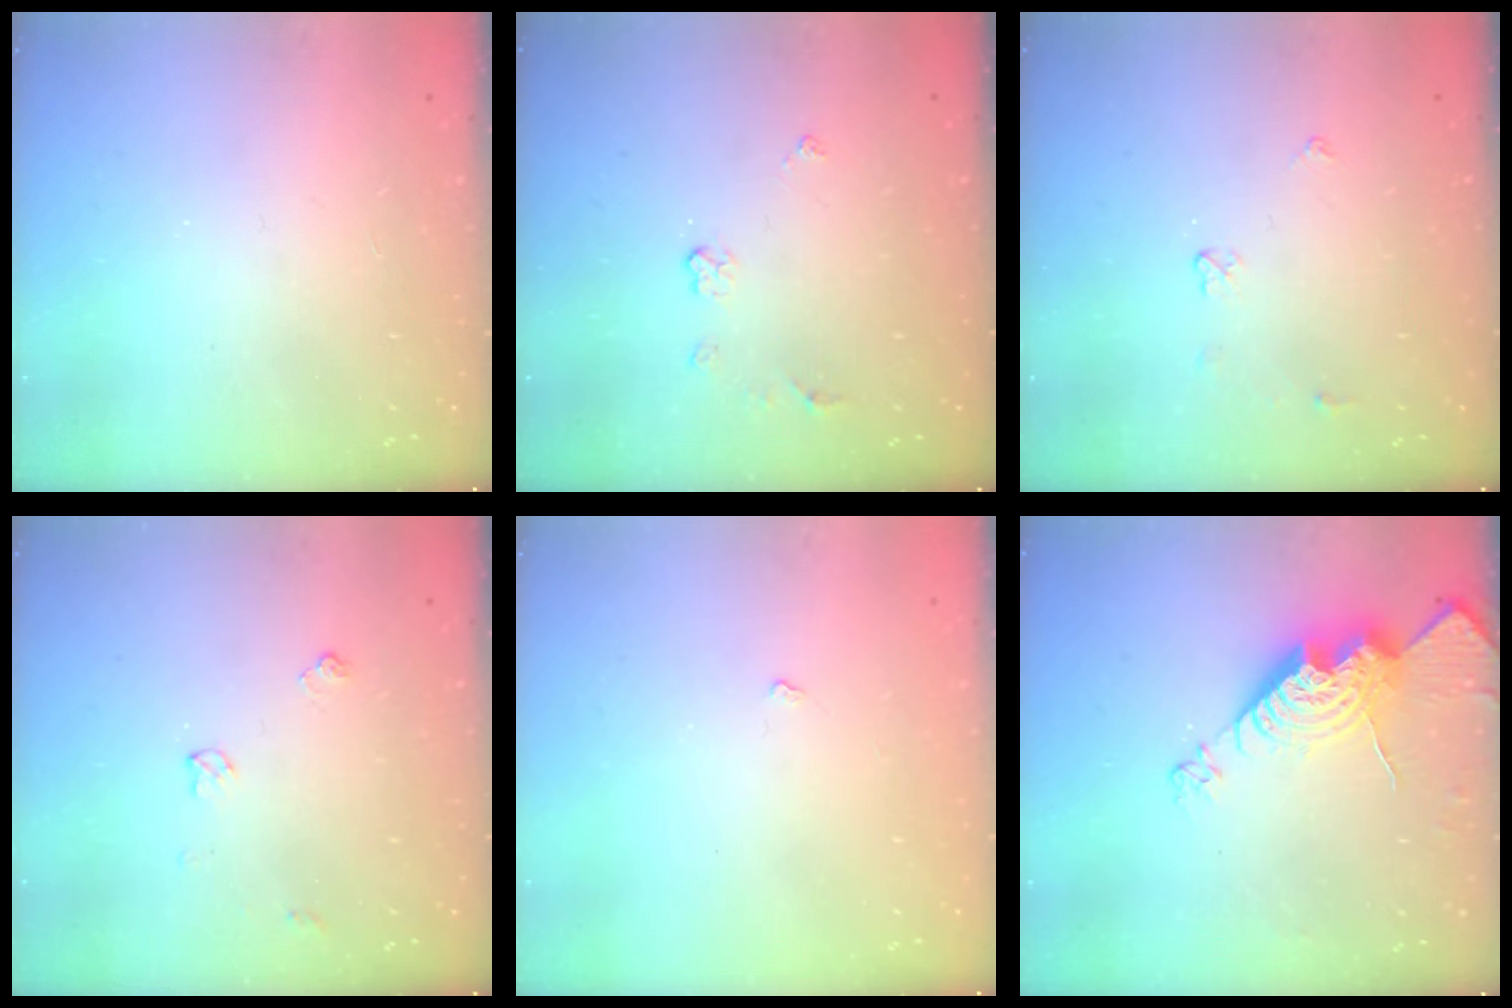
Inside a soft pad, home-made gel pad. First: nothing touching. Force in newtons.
{"total": 3.7, "press": 3.7, "slide": 0.5}
{"total": 3.4, "press": 3.4, "slide": 0.5}
{"total": 6.4, "press": 6.3, "slide": 0.8}
{"total": 2.4, "press": 2.3, "slide": 0.4}
{"total": 16.2, "press": 16.1, "slide": 1.7}